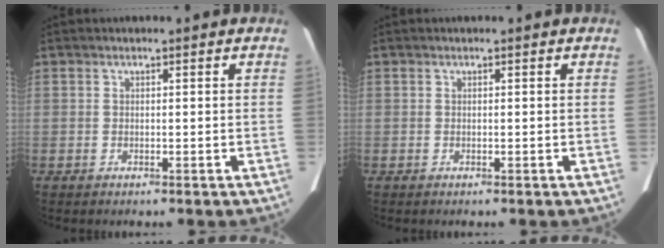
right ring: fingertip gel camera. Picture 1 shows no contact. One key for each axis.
{"total": 0.0}